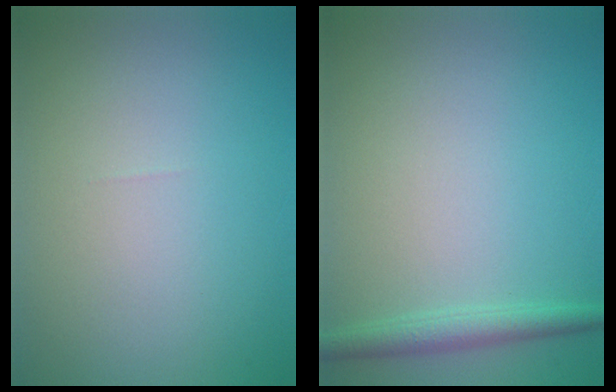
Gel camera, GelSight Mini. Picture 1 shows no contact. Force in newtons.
{"total": 2.0, "press": 2.0, "slide": 0.1}